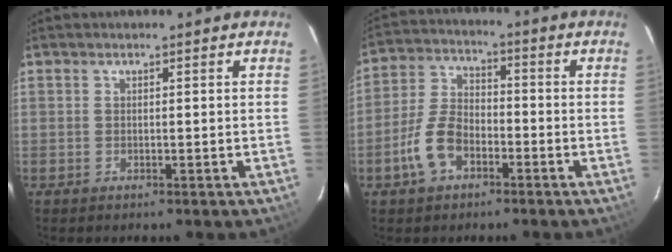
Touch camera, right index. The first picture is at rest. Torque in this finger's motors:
{"motor_torque": [0.49, -0.15, -0.04, -0.06]}